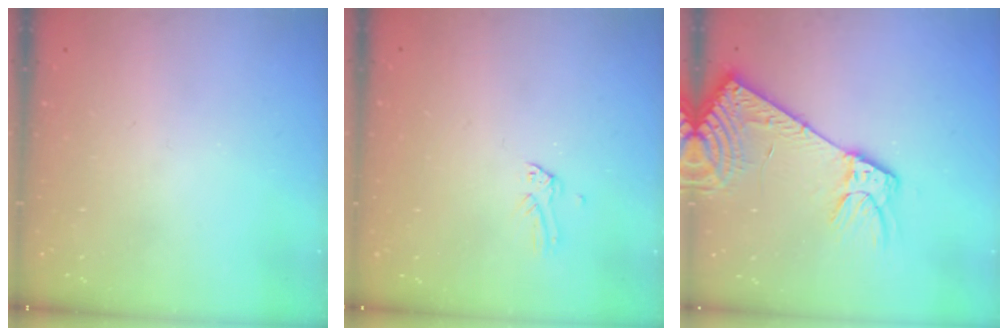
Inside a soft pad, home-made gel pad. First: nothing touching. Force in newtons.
{"total": 0.0}
{"total": 10.3, "press": 10.1, "slide": 2.1}